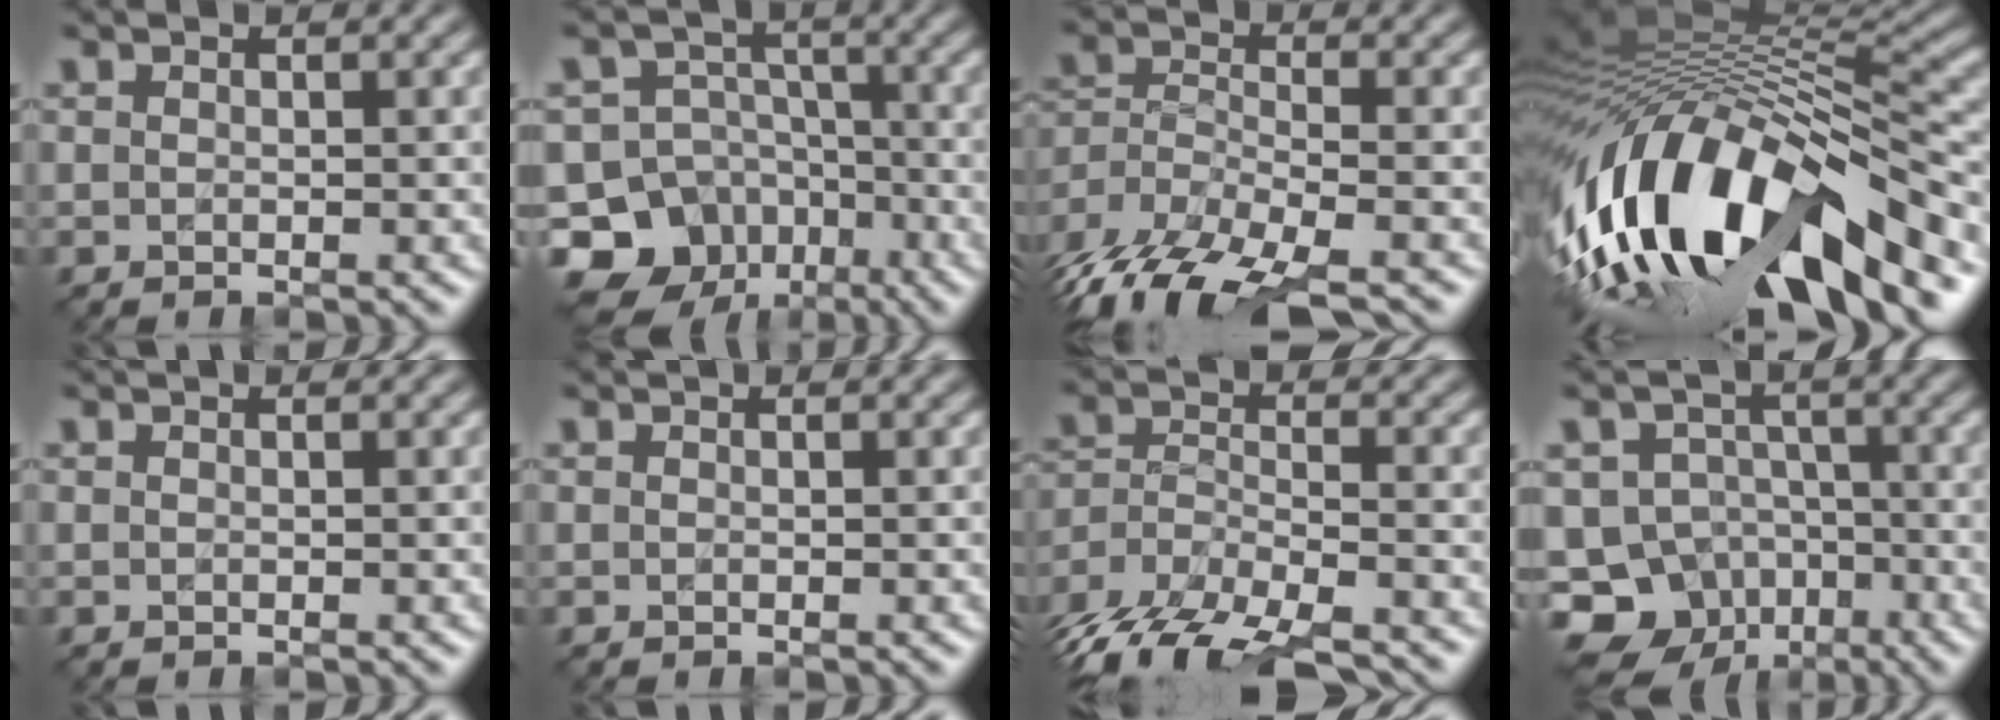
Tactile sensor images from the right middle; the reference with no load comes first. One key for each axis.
{"total": 13.7, "fx": -8.7, "fy": 10.2, "fz": 2.8, "tx": -0.049, "ty": -0.026, "tz": -0.146}
{"total": 13.8, "fx": -11.1, "fy": 4.9, "fz": 6.6, "tx": -0.127, "ty": -0.026, "tz": -0.164}
{"total": 16.5, "fx": -6.9, "fy": 6.9, "fz": 13.3, "tx": -0.246, "ty": 0.017, "tz": -0.121}
{"total": 0.0}
{"total": 0.0}
{"total": 12.9, "fx": -11.1, "fy": 4.5, "fz": 4.8, "tx": -0.094, "ty": -0.011, "tz": -0.174}
{"total": 10.3, "fx": -6.7, "fy": 7.5, "fz": 2.4, "tx": -0.039, "ty": -0.007, "tz": -0.116}